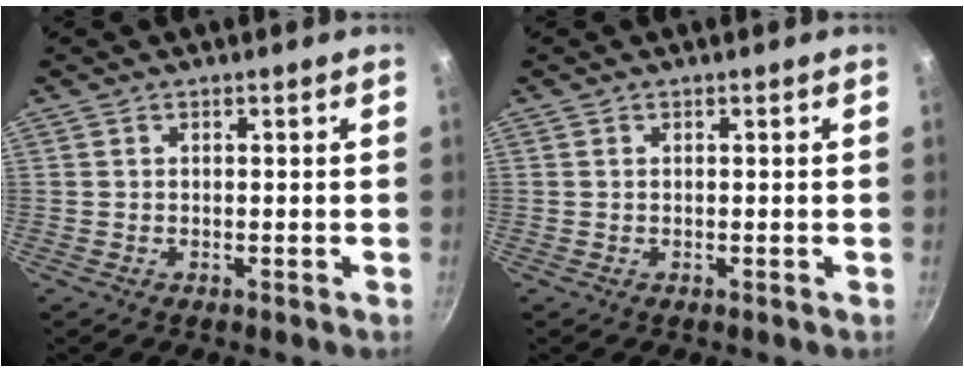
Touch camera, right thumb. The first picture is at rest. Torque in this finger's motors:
{"motor_torque": [-0.02, 0.17, 0.25, 0.09, -0.02]}